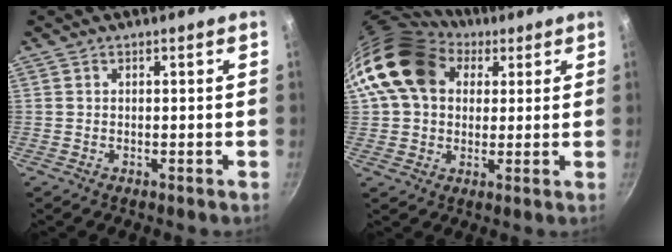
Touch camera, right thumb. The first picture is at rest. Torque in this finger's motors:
{"motor_torque": [2.30, 2.70, 1.14, -0.18, 0.19]}